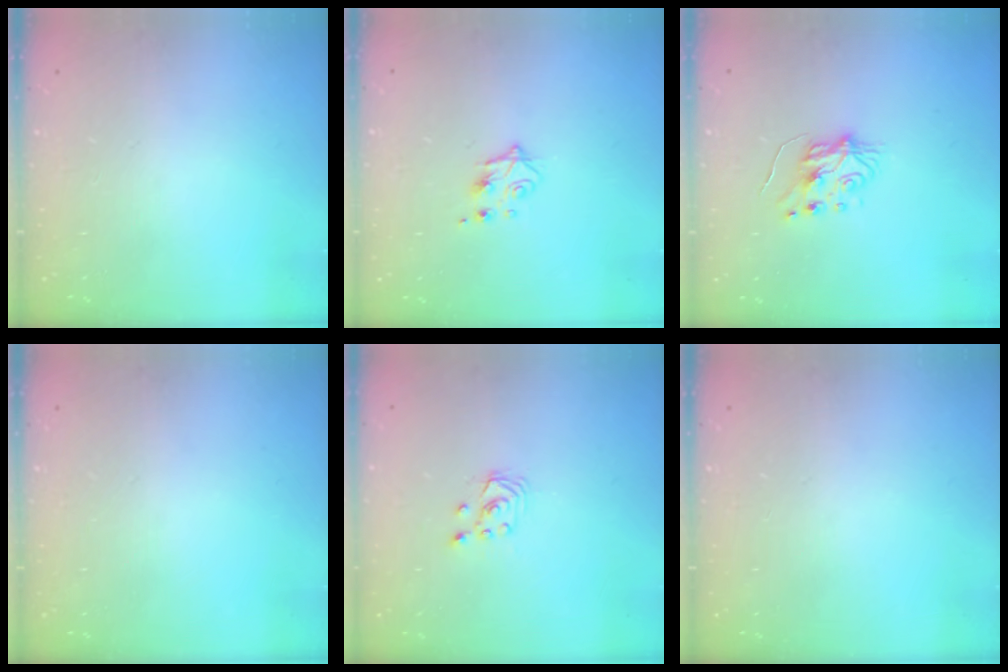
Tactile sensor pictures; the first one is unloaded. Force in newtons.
{"total": 4.5, "press": 4.4, "slide": 0.9}
{"total": 5.2, "press": 5.1, "slide": 0.7}
{"total": 0.0}
{"total": 2.6, "press": 2.6, "slide": 0.3}
{"total": 0.0}